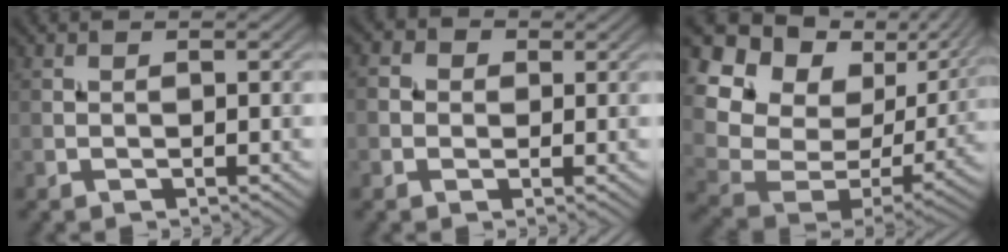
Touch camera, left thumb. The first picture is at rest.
{"total": 2.5, "force": [0.3, 2.3, 1.0], "torque": [-0.032, 0.004, -0.001]}
{"total": 16.9, "force": [6.7, 11.9, 9.9], "torque": [-0.231, 0.005, 0.157]}